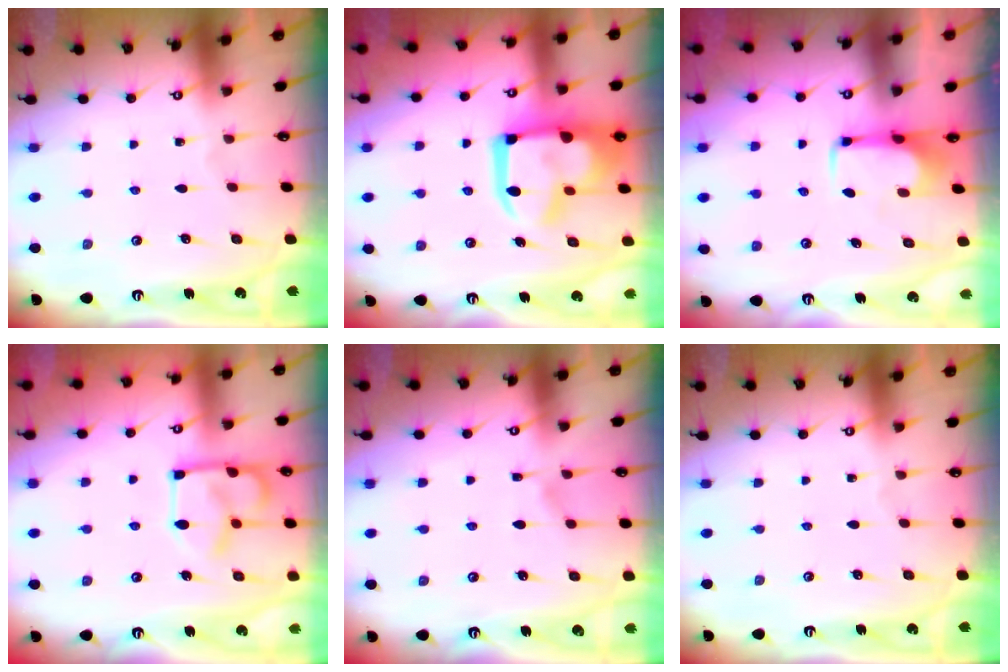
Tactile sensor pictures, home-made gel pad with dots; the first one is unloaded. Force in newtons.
{"total": 19.5, "press": 19.4, "slide": 1.7}
{"total": 2.1, "press": 2.1, "slide": 0.4}
{"total": 11.0, "press": 10.9, "slide": 1.4}
{"total": 3.7, "press": 3.7, "slide": 0.4}
{"total": 0.0}